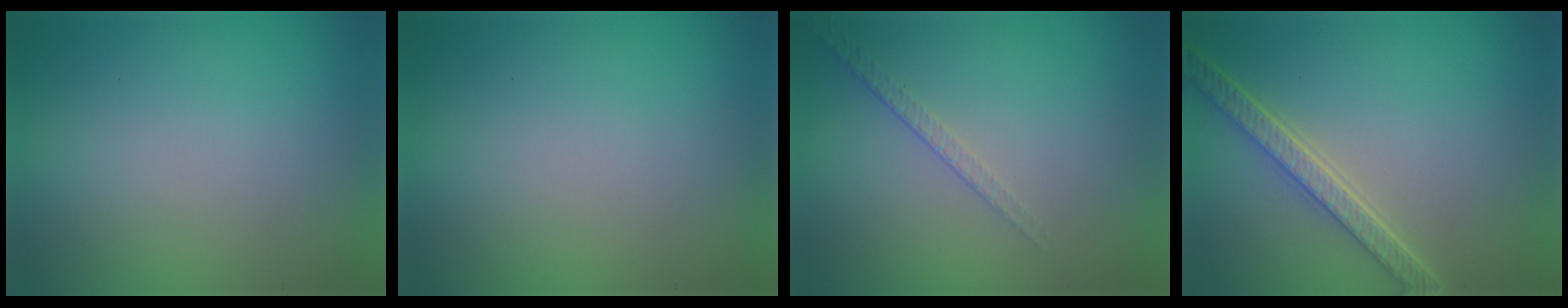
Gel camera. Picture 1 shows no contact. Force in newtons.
{"total": 0.0}
{"total": 1.4, "press": 0.8, "slide": 1.1}
{"total": 4.1, "press": 3.4, "slide": 2.2}